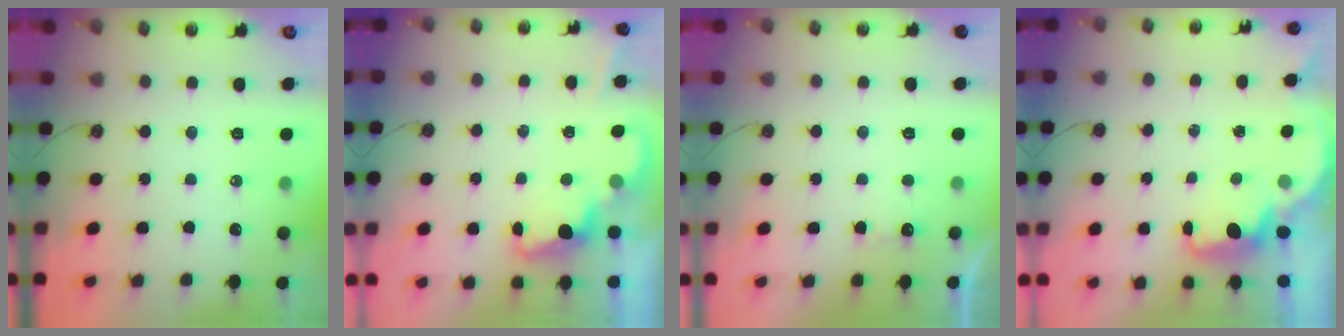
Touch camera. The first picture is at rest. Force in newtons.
{"total": 2.3, "press": 2.2, "slide": 0.6}
{"total": 1.9, "press": 1.8, "slide": 0.8}
{"total": 2.4, "press": 2.3, "slide": 0.6}